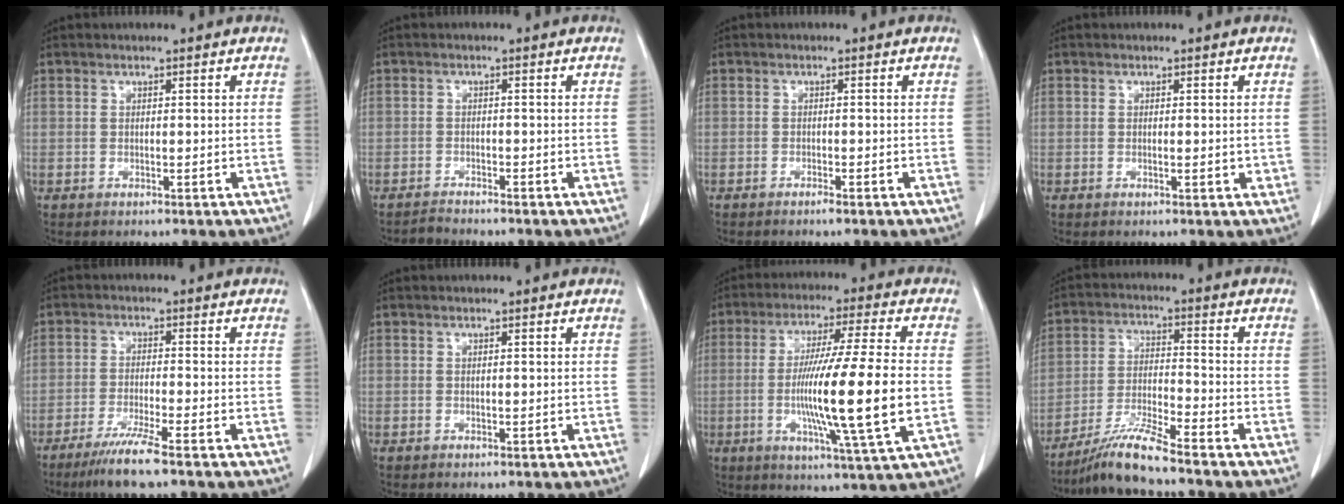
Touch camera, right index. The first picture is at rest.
{"total": 1.6, "force": [-1.5, -0.3, -0.2], "torque": [0.001, -0.008, -0.028]}
{"total": 0.8, "force": [-0.7, 0.0, 0.4], "torque": [-0.010, -0.001, -0.011]}
{"total": 1.4, "force": [-0.1, 0.5, 1.2], "torque": [-0.019, -0.002, 0.001]}
{"total": 6.4, "force": [-4.6, -0.7, 4.3], "torque": [-0.082, -0.019, -0.088]}
{"total": 0.0}
{"total": 16.7, "force": [-2.1, -0.5, 16.6], "torque": [-0.295, -0.015, -0.043]}
{"total": 7.9, "force": [-6.7, -1.0, 4.0], "torque": [-0.082, -0.022, -0.129]}